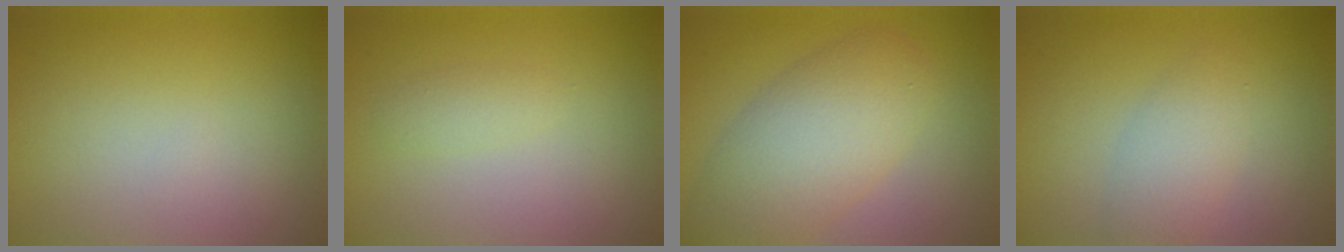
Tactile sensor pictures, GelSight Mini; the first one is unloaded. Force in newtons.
{"total": 1.1, "press": 1.0, "slide": 0.1}
{"total": 6.9, "press": 6.9, "slide": 0.2}
{"total": 2.6, "press": 2.6, "slide": 0.0}